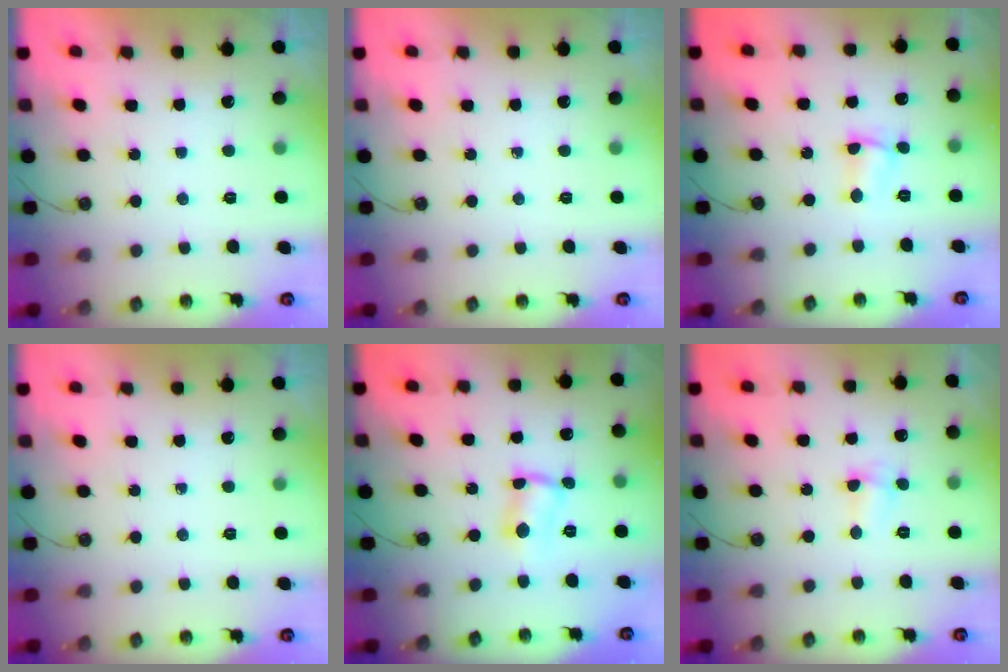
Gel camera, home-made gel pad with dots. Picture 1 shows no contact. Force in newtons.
{"total": 0.0}
{"total": 2.1, "press": 2.0, "slide": 0.5}
{"total": 0.0}
{"total": 2.3, "press": 2.2, "slide": 0.6}
{"total": 2.5, "press": 2.4, "slide": 0.5}